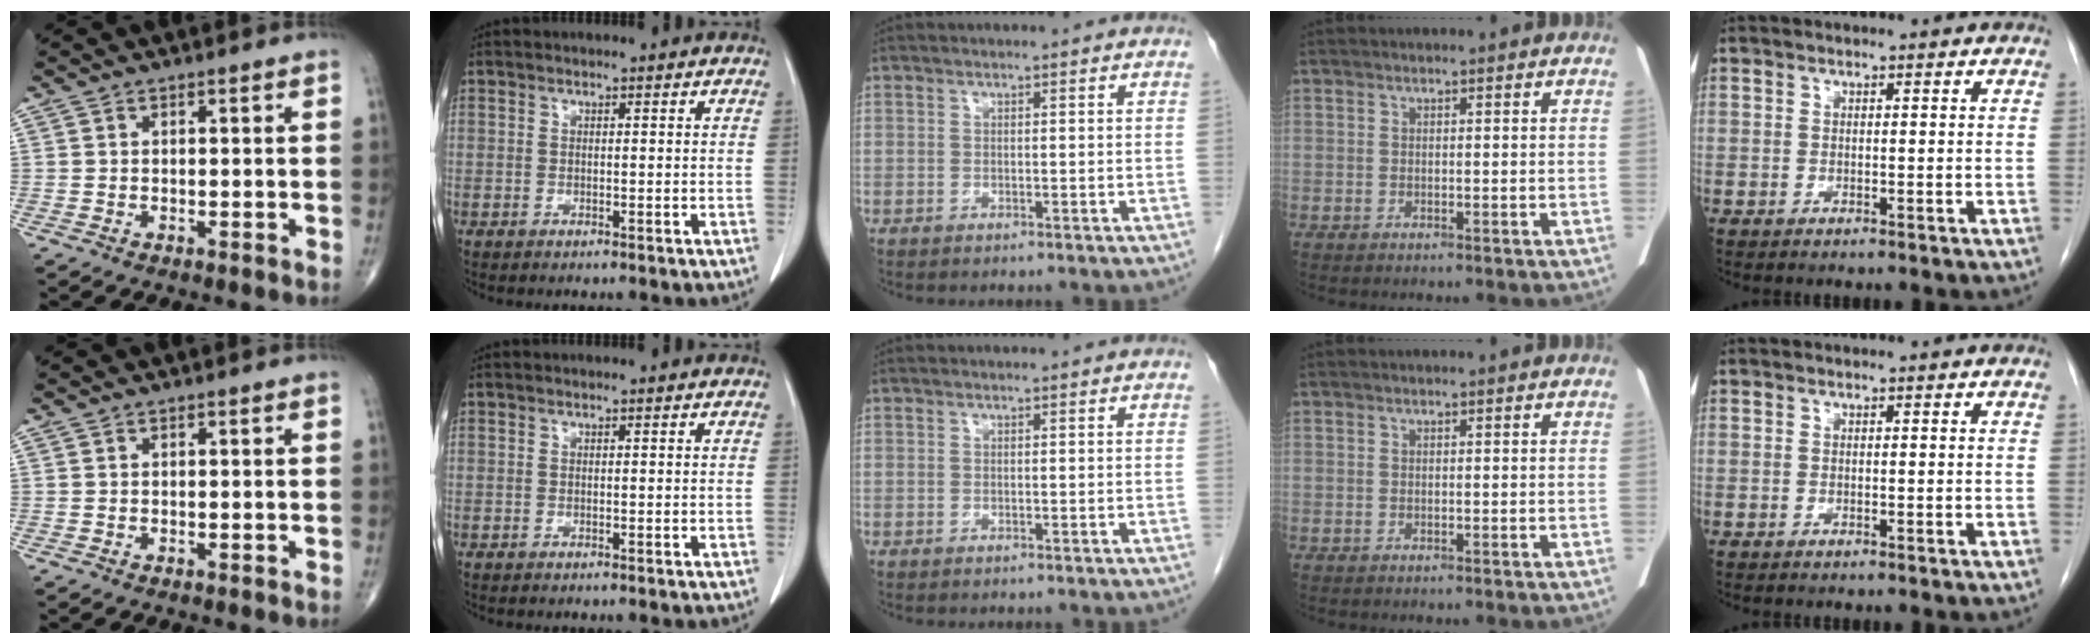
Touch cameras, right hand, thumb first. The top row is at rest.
{}